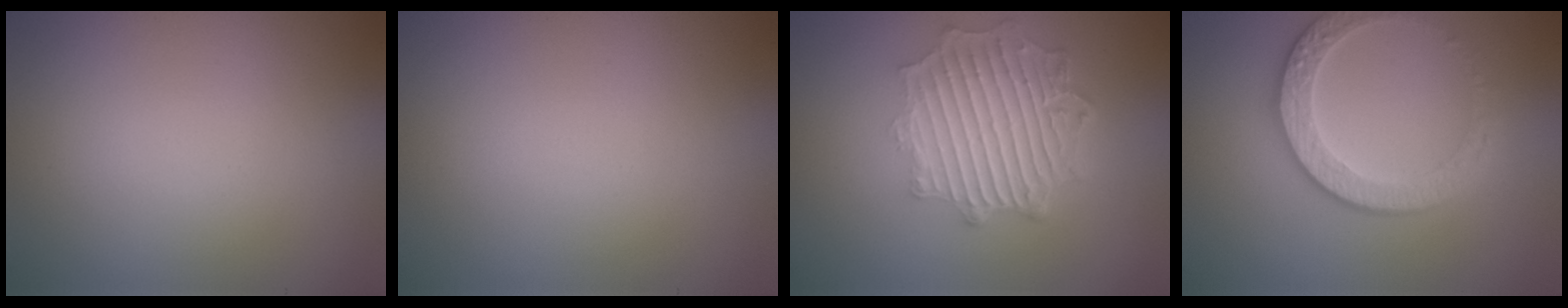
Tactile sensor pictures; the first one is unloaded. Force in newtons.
{"total": 0.0}
{"total": 6.5, "press": 4.8, "slide": 4.4}
{"total": 3.7, "press": 3.4, "slide": 1.5}